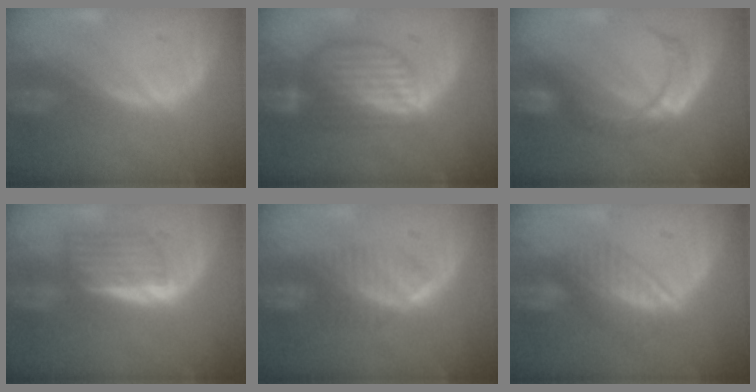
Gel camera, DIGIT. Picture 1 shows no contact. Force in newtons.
{"total": 8.5, "press": 7.6, "slide": 3.9}
{"total": 6.8, "press": 6.6, "slide": 1.7}
{"total": 5.6, "press": 5.5, "slide": 1.4}
{"total": 4.4, "press": 4.3, "slide": 0.9}
{"total": 6.7, "press": 5.8, "slide": 3.3}